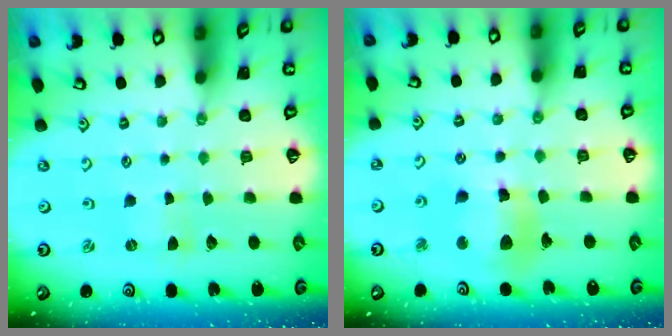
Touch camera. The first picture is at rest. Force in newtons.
{"total": 11.5, "press": 11.4, "slide": 1.2}